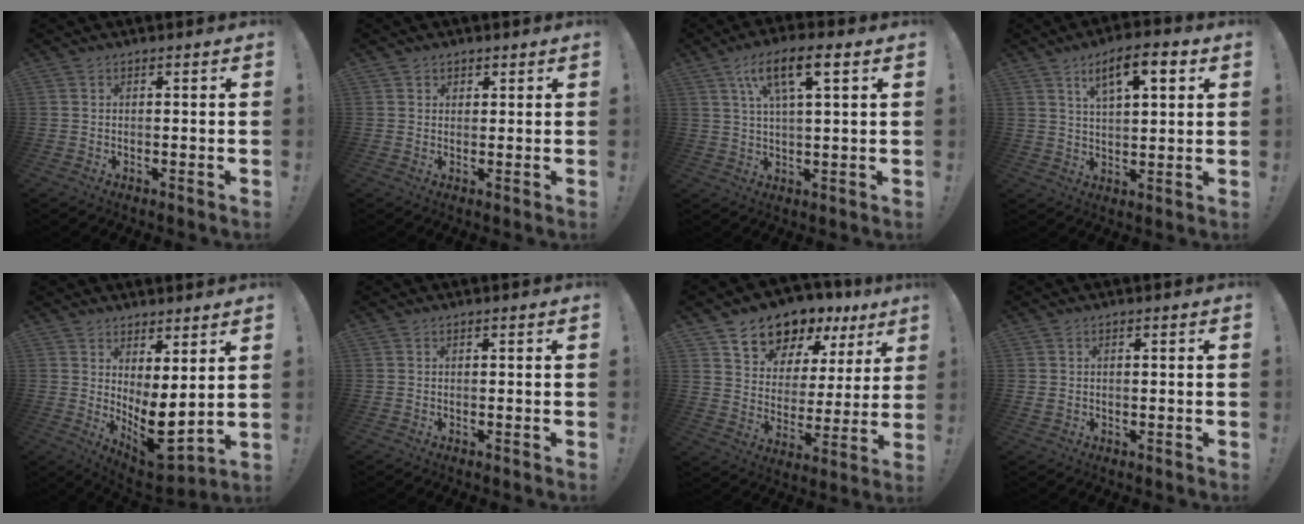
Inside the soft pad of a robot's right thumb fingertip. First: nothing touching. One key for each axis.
{"total": 1.8, "fx": 1.2, "fy": 1.4, "fz": 0.1, "tx": 0.007, "ty": -0.008, "tz": 0.020}
{"total": 10.6, "fx": 4.6, "fy": 2.9, "fz": 9.1, "tx": -0.152, "ty": -0.006, "tz": 0.077}
{"total": 10.3, "fx": 4.9, "fy": 3.6, "fz": 8.3, "tx": -0.125, "ty": -0.009, "tz": 0.080}
{"total": 9.0, "fx": 0.1, "fy": 3.5, "fz": 8.3, "tx": -0.107, "ty": -0.038, "tz": 0.013}
{"total": 0.0}
{"total": 12.4, "fx": 10.3, "fy": 6.3, "fz": 2.8, "tx": -0.049, "ty": -0.088, "tz": 0.186}
{"total": 0.8, "fx": 0.1, "fy": 0.8, "fz": 0.3, "tx": -0.011, "ty": 0.006, "tz": 0.004}